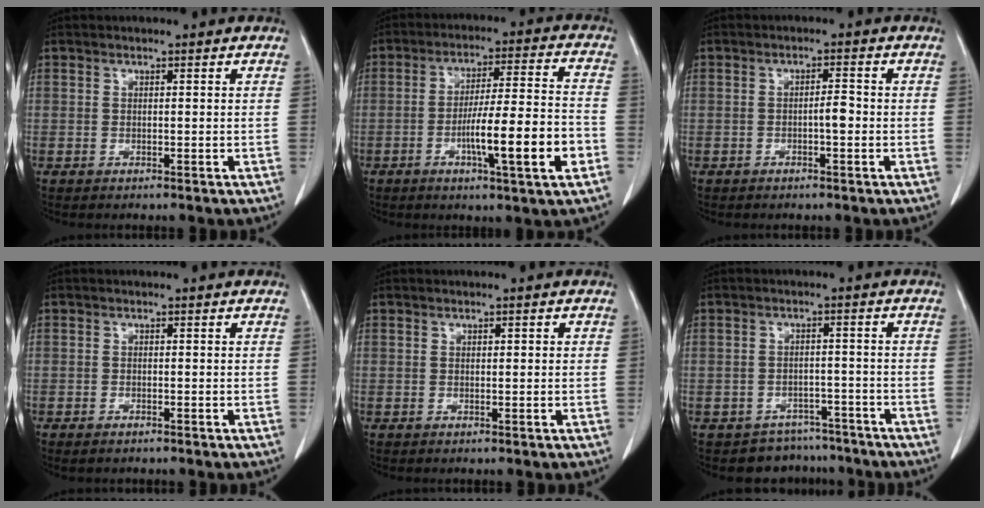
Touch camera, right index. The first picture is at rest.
{"total": 12.9, "force": [-4.4, 0.4, 12.1], "torque": [-0.198, 0.000, -0.069]}
{"total": 2.0, "force": [-0.6, 0.4, 1.9], "torque": [-0.028, 0.004, -0.011]}
{"total": 1.2, "force": [-1.0, 0.4, 0.6], "torque": [-0.013, -0.001, -0.010]}
{"total": 0.7, "force": [0.2, 0.3, 0.7], "torque": [-0.010, 0.001, 0.003]}
{"total": 6.3, "force": [-5.1, 3.6, -0.7], "torque": [0.022, 0.027, -0.069]}